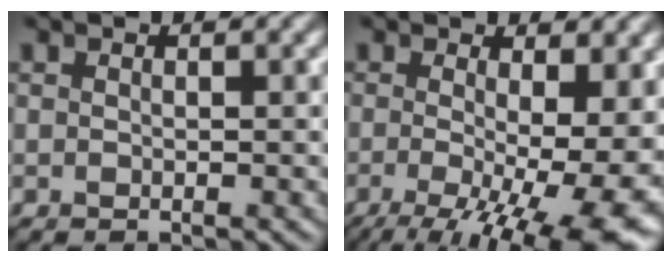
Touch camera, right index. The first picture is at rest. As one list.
[{"total": 14.8, "force": [-3.0, 5.4, 13.5], "torque": [-0.166, -0.022, -0.031]}]